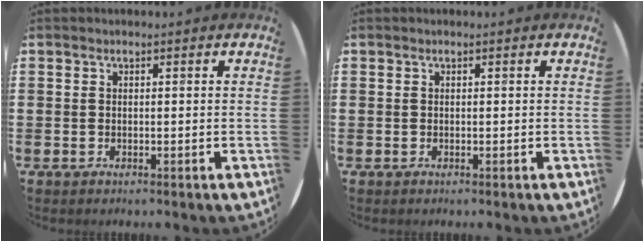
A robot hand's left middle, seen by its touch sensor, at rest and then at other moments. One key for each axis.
{"total": 0.0}